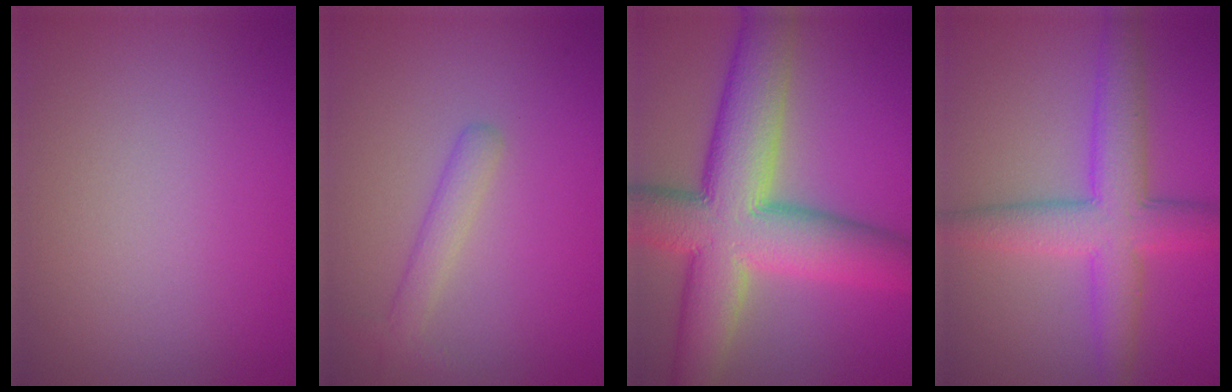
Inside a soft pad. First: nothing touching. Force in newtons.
{"total": 2.0, "press": 2.0, "slide": 0.1}
{"total": 12.3, "press": 12.3, "slide": 0.7}
{"total": 5.9, "press": 5.9, "slide": 0.3}